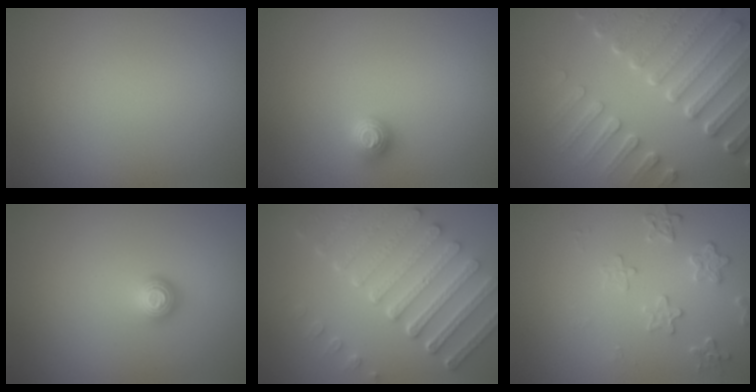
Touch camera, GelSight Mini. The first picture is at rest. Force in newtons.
{"total": 1.1, "press": 1.1, "slide": 0.4}
{"total": 8.1, "press": 6.0, "slide": 5.4}
{"total": 1.1, "press": 1.0, "slide": 0.4}
{"total": 7.6, "press": 5.7, "slide": 5.0}
{"total": 2.2, "press": 1.6, "slide": 1.6}